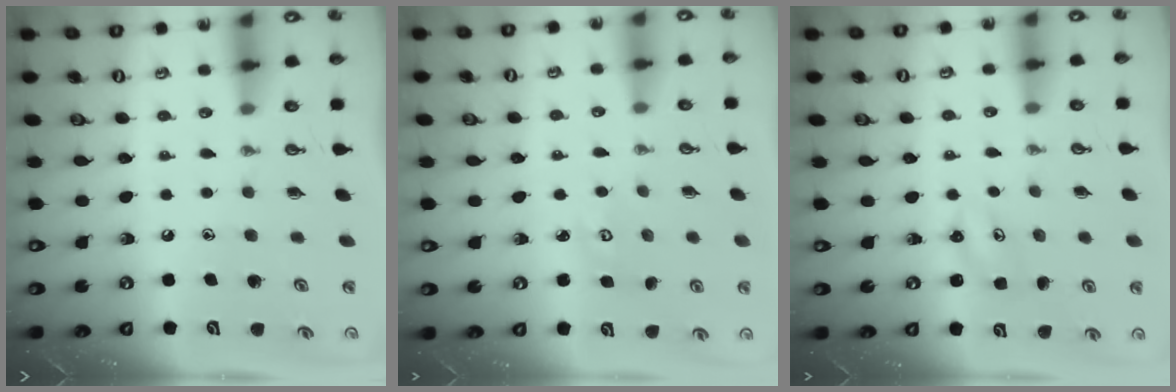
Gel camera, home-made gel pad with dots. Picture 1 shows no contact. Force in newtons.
{"total": 3.1, "press": 3.1, "slide": 0.4}
{"total": 3.1, "press": 3.1, "slide": 0.3}